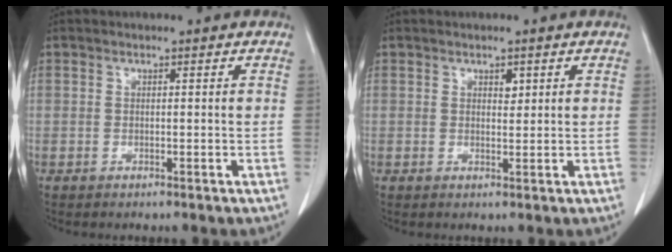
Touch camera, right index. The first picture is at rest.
{"total": 1.3, "force": [0.7, 0.7, 0.8], "torque": [-0.007, -0.004, 0.008]}